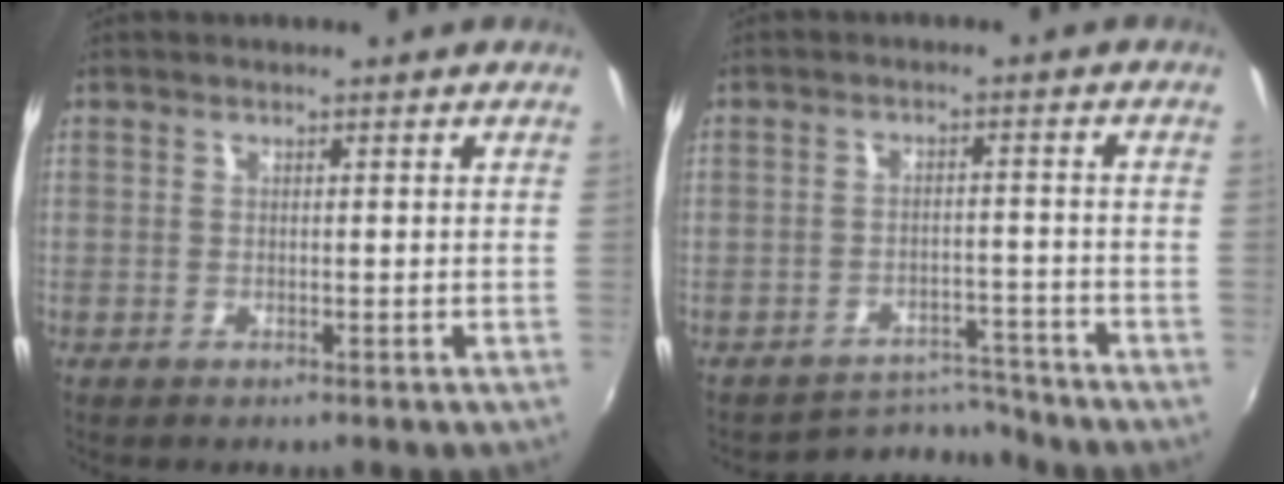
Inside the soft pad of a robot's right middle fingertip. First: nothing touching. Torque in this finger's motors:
{"motor_torque": [-0.99, -1.15, -0.27, -0.03]}